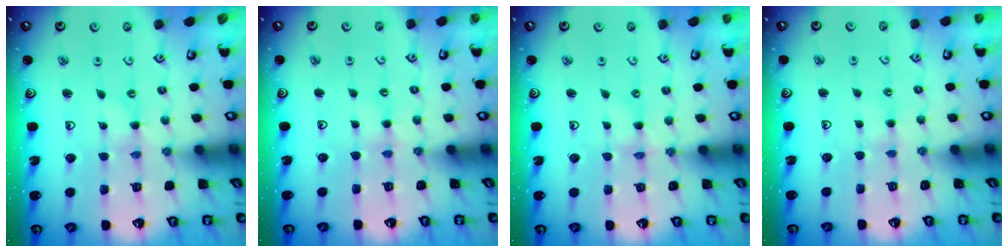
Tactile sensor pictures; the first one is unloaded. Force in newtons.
{"total": 3.1, "press": 3.1, "slide": 0.4}
{"total": 0.0}
{"total": 2.1, "press": 2.0, "slide": 0.4}